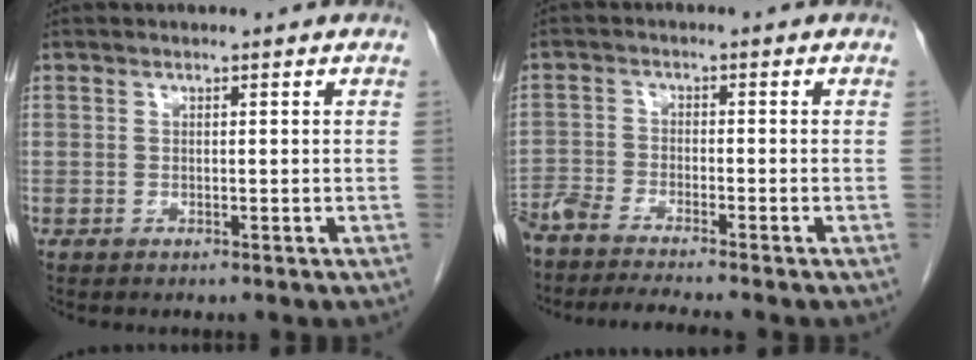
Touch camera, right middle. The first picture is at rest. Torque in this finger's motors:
{"motor_torque": [1.15, -0.99, 0.12, 0.11]}